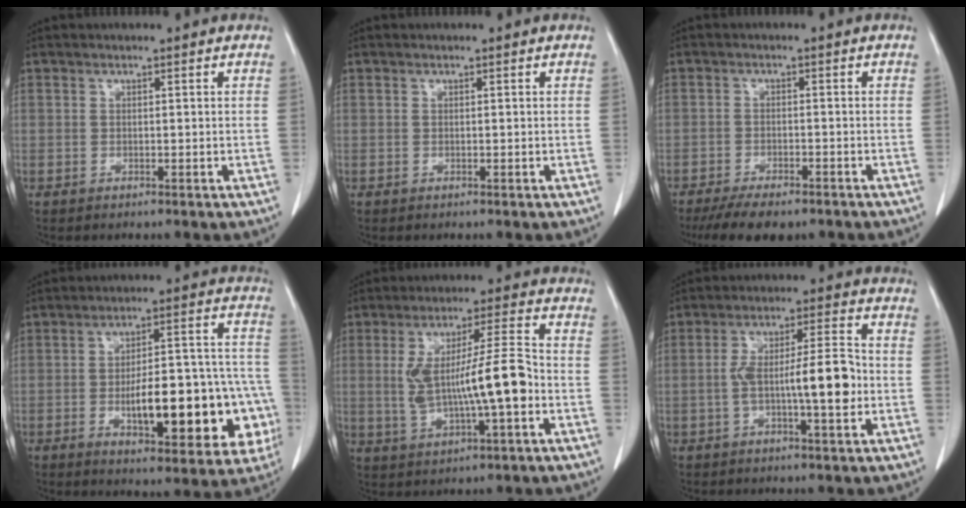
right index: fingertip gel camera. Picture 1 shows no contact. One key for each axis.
{"total": 0.0}
{"total": 7.8, "fx": -6.1, "fy": 2.7, "fz": 4.0, "tx": -0.055, "ty": -0.008, "tz": -0.091}
{"total": 20.7, "fx": -5.5, "fy": 6.4, "fz": 18.9, "tx": -0.191, "ty": 0.040, "tz": -0.056}
{"total": 11.9, "fx": -1.3, "fy": 1.6, "fz": 11.7, "tx": -0.218, "ty": 0.014, "tz": -0.016}
{"total": 10.0, "fx": -1.8, "fy": 1.4, "fz": 9.7, "tx": -0.166, "ty": 0.017, "tz": -0.029}